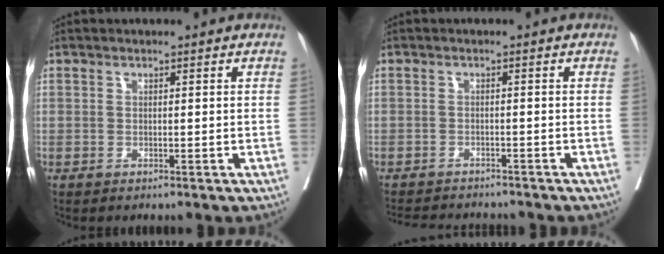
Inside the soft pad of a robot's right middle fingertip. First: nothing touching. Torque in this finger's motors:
{"motor_torque": [0.02, -0.05, 0.01, 0.01]}